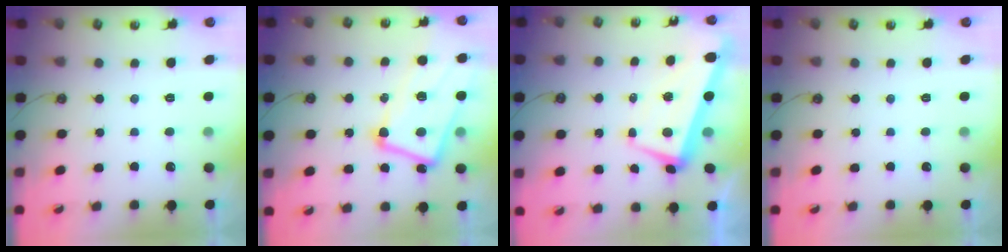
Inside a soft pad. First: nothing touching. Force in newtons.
{"total": 10.2, "press": 10.1, "slide": 1.5}
{"total": 3.8, "press": 3.1, "slide": 2.1}
{"total": 0.0}